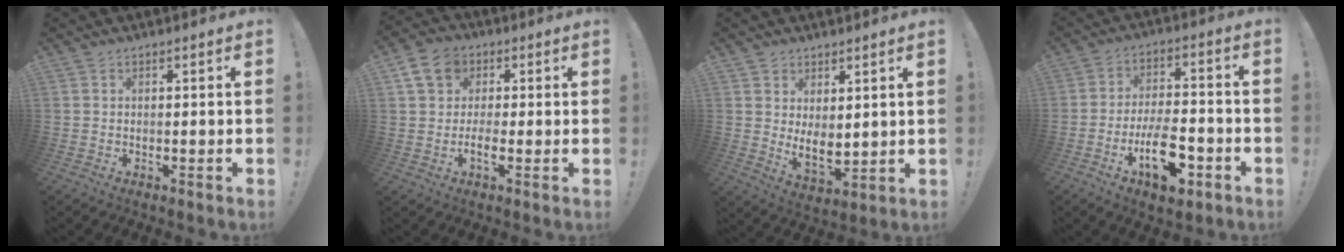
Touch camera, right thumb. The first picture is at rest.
{"total": 9.4, "force": [0.8, 7.2, 6.0], "torque": [-0.104, 0.003, 0.019]}
{"total": 6.9, "force": [3.3, 4.0, 4.6], "torque": [-0.059, -0.031, 0.069]}
{"total": 14.4, "force": [-6.1, 6.7, 11.2], "torque": [-0.175, 0.032, -0.096]}